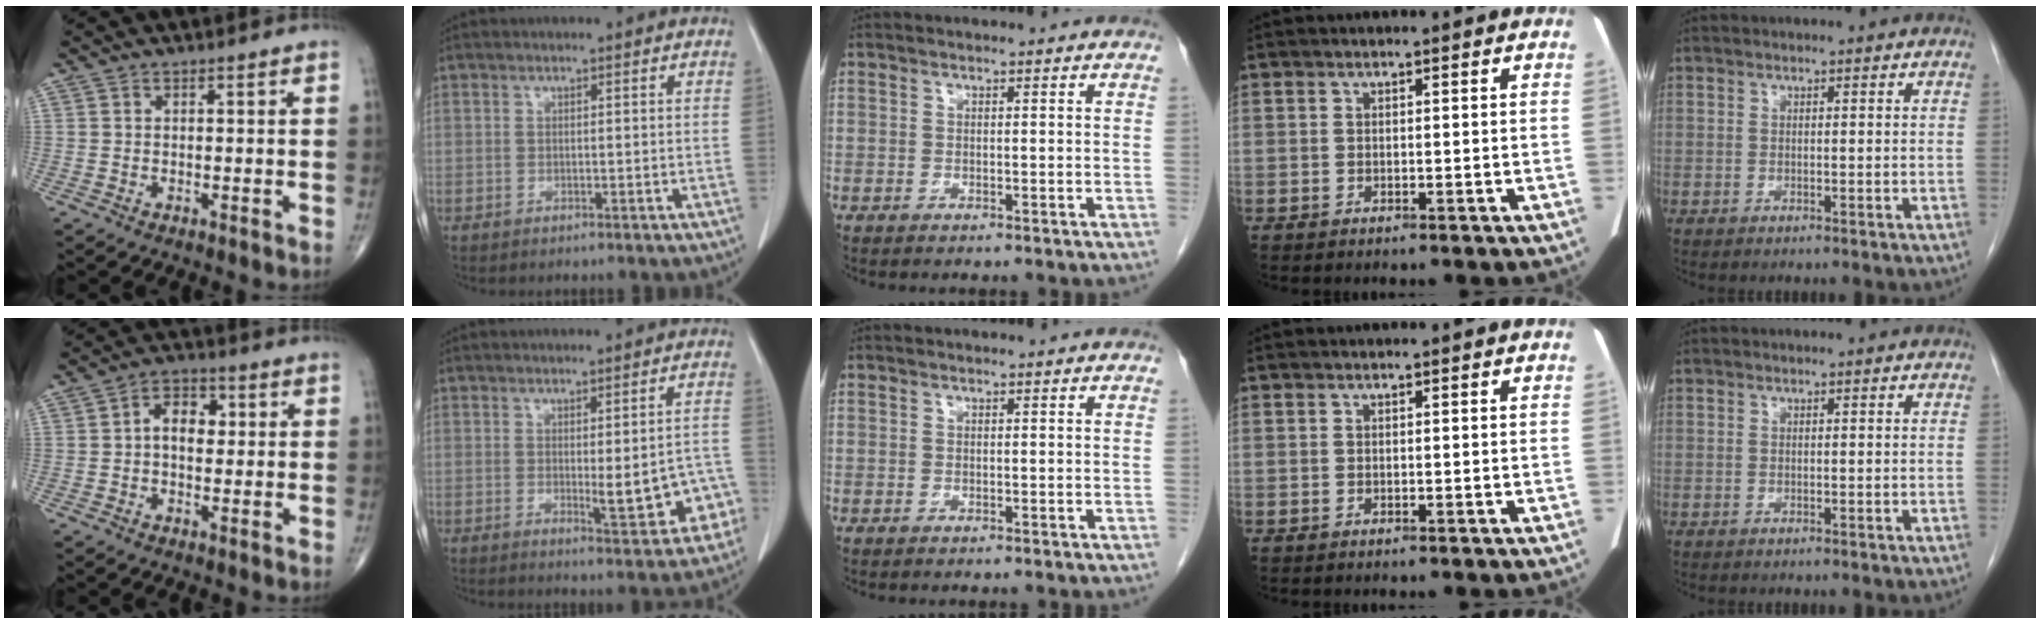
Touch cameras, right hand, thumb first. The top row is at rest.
{"thumb": {"total": 6.3, "force": [0.5, 4.2, 4.7], "torque": [-0.055, 0.017, -0.001]}, "index": {"total": 7.8, "force": [-1.9, 2.3, 7.2], "torque": [-0.081, 0.003, -0.019]}}